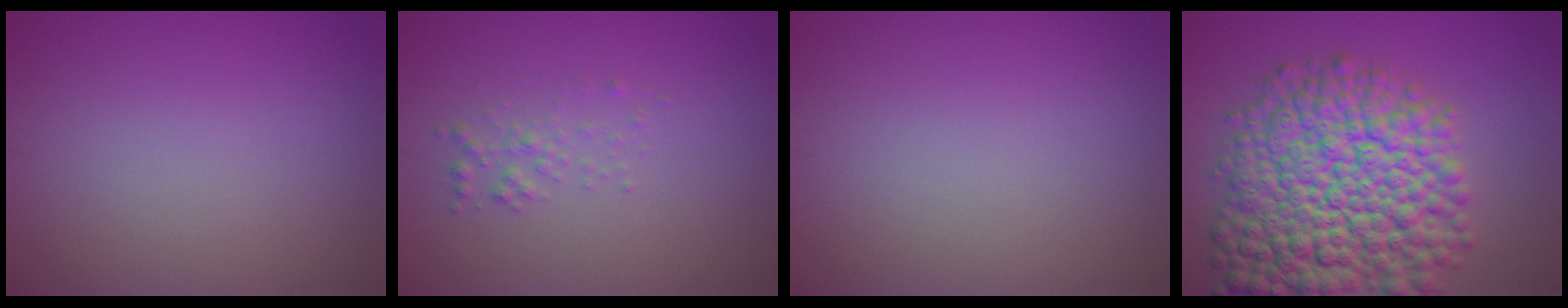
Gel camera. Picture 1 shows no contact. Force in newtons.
{"total": 1.3, "press": 1.3, "slide": 0.1}
{"total": 0.0}
{"total": 14.4, "press": 14.4, "slide": 0.6}